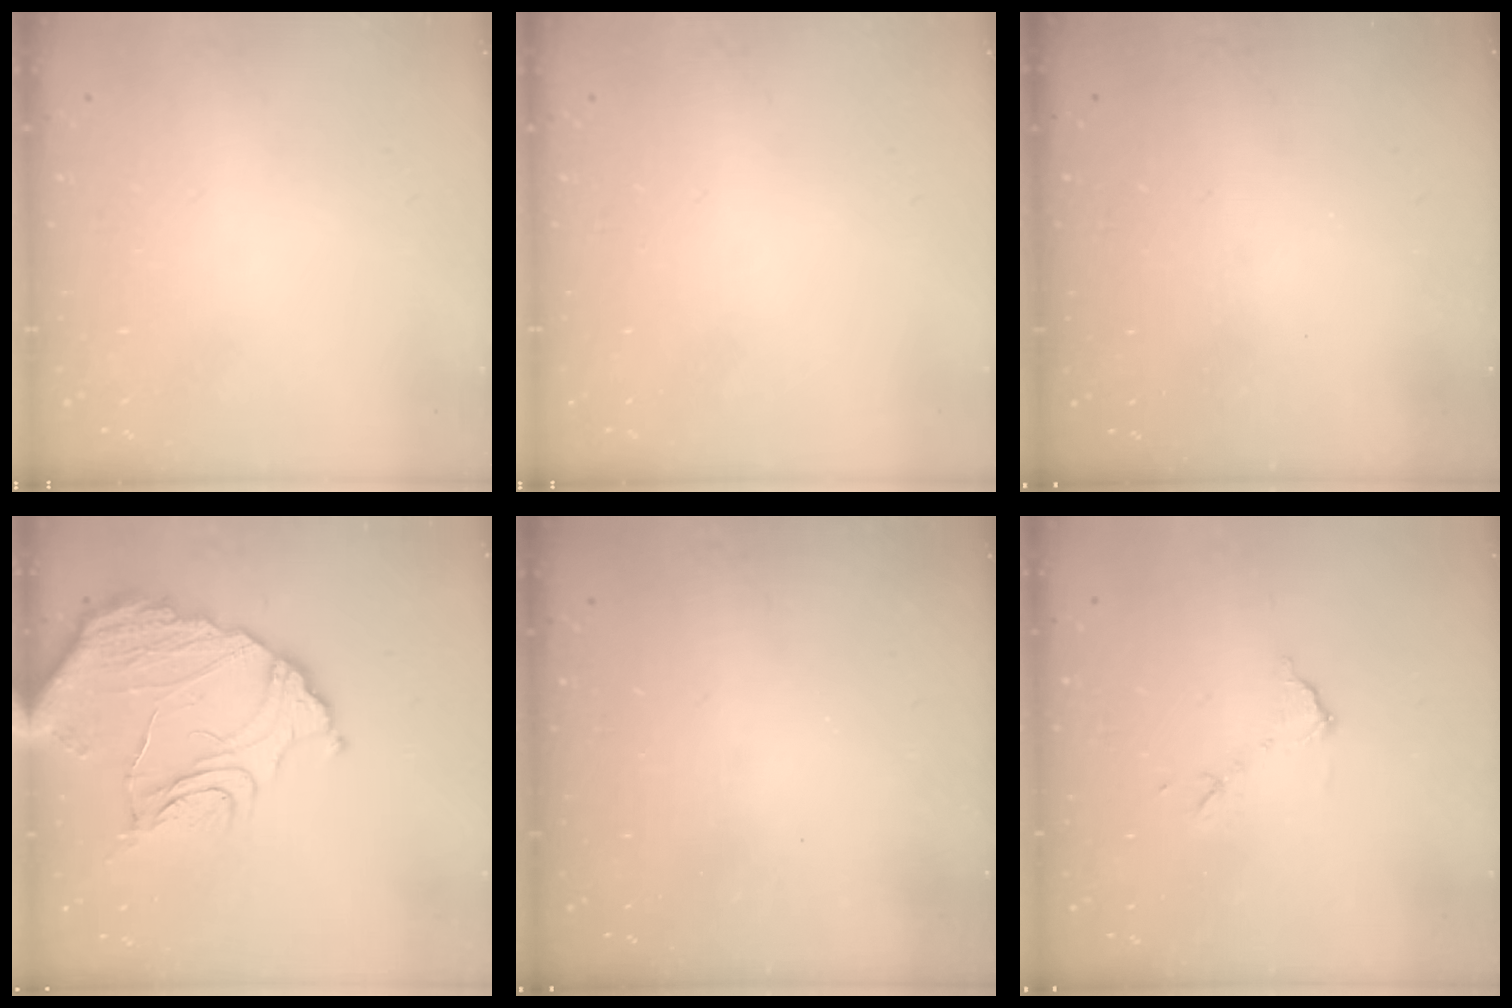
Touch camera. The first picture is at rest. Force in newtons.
{"total": 0.0}
{"total": 3.3, "press": 3.3, "slide": 0.1}
{"total": 16.7, "press": 16.6, "slide": 1.5}
{"total": 3.0, "press": 3.0, "slide": 0.3}
{"total": 7.5, "press": 7.5, "slide": 0.1}